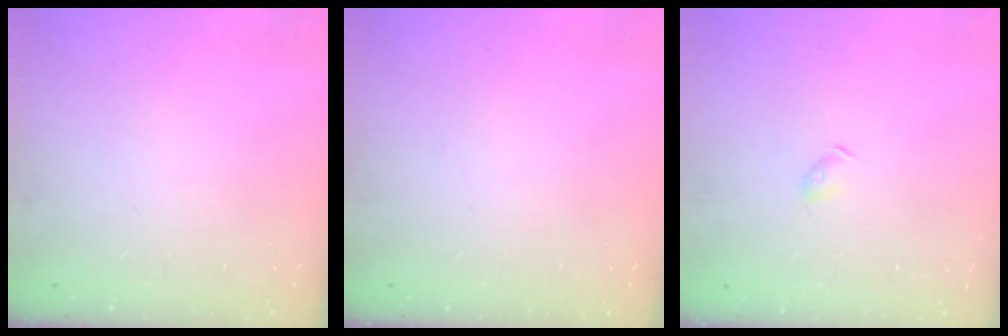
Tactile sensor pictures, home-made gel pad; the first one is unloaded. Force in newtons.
{"total": 0.0}
{"total": 3.2, "press": 3.2, "slide": 0.6}